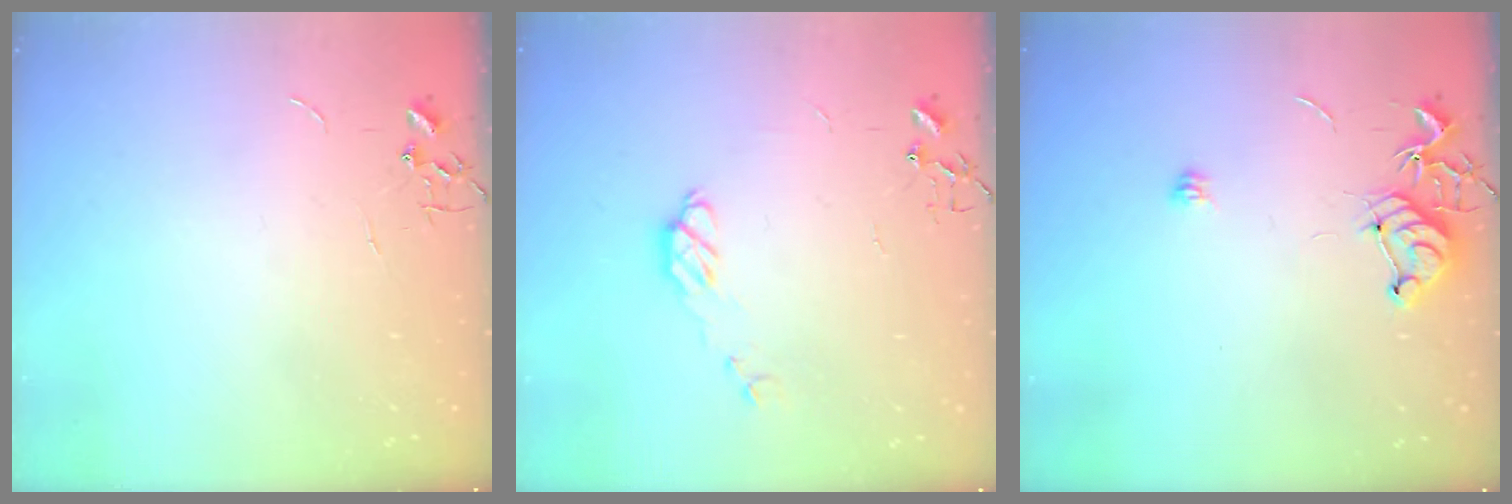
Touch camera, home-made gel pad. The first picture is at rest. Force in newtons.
{"total": 7.1, "press": 7.1, "slide": 0.5}
{"total": 9.0, "press": 9.0, "slide": 0.6}